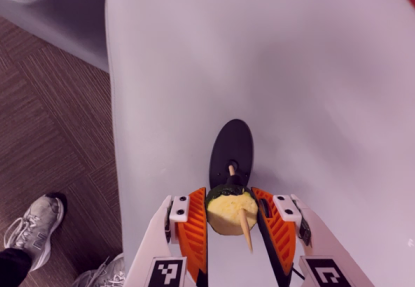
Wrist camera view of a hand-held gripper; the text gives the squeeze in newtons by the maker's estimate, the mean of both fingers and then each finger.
{"total": 11.2, "left": 12.3, "right": 10.1}